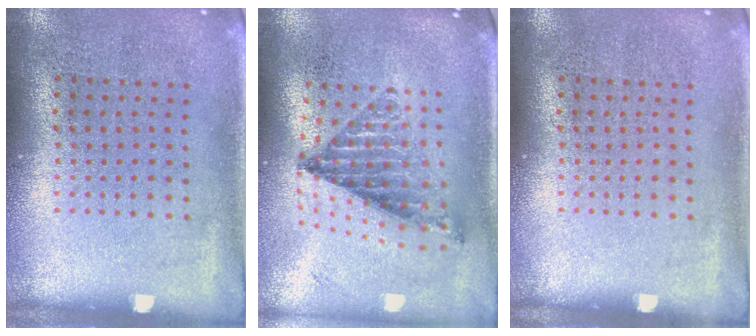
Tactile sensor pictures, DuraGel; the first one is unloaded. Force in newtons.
{"total": 1.0, "press": 0.9, "slide": 0.4}
{"total": 0.0}